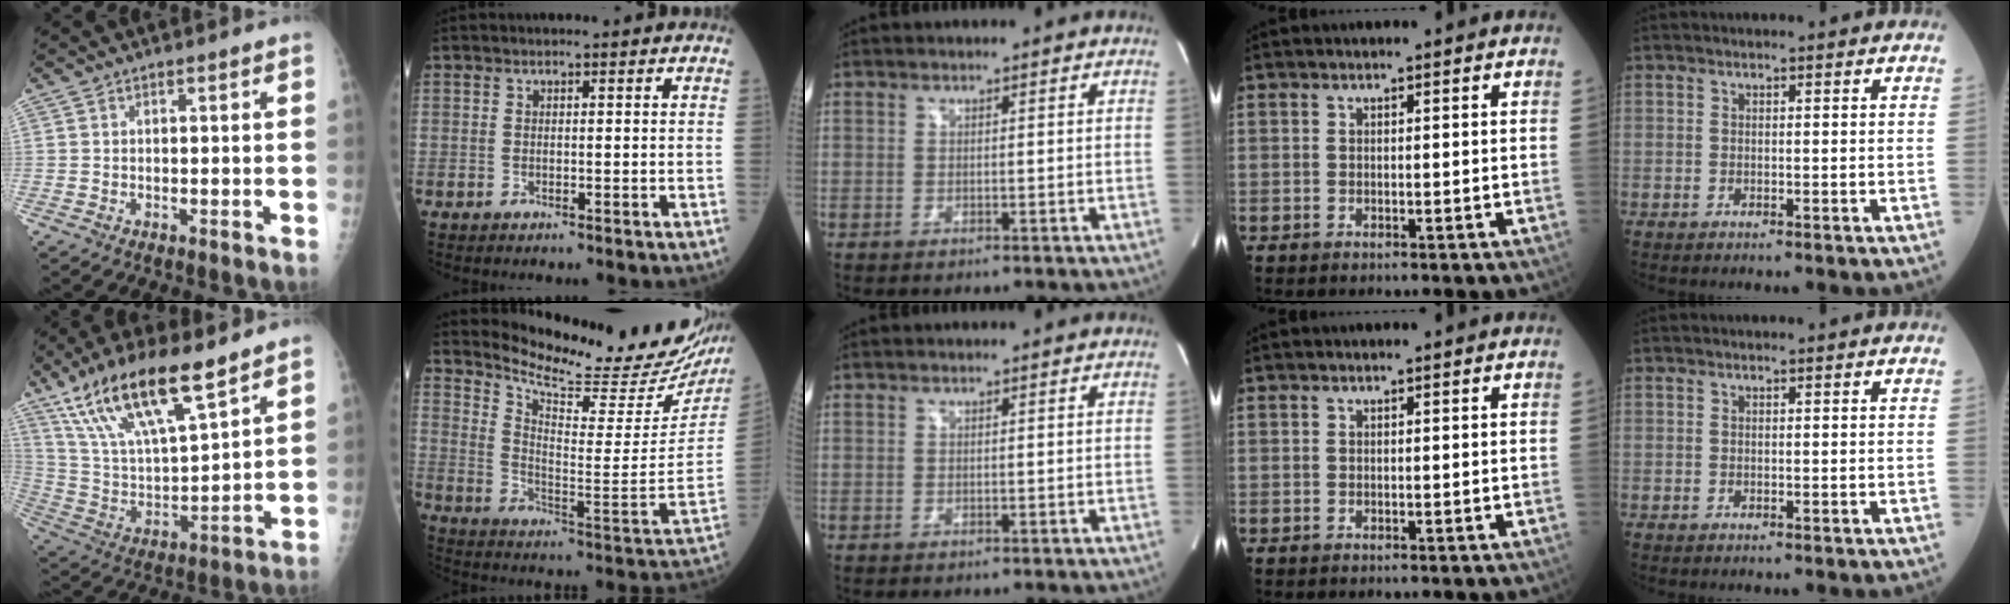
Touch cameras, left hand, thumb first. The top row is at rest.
{"thumb": {"total": 19.9, "force": [13.0, 5.5, 14.0], "torque": [-0.248, -0.041, 0.251]}, "index": {"total": 23.0, "force": [21.2, 2.7, 8.6], "torque": [-0.140, -0.096, 0.281]}}